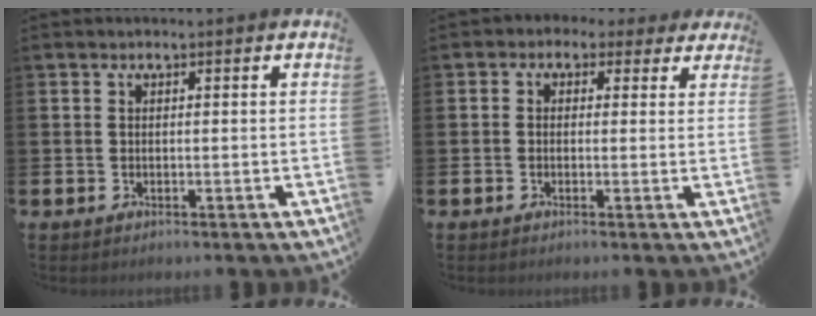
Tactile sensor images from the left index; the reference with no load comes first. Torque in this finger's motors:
{"motor_torque": [1.01, -1.12, 0.13, 0.10]}